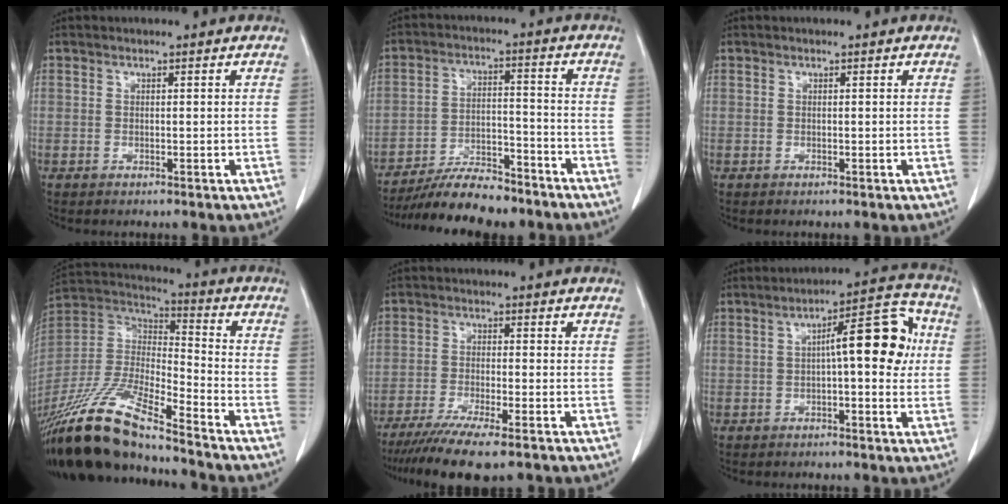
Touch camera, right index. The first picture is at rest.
{"total": 11.7, "force": [-10.3, 2.8, 4.9], "torque": [-0.079, 0.004, -0.172]}
{"total": 0.0}
{"total": 19.2, "force": [-15.4, 2.2, 11.3], "torque": [-0.250, -0.024, -0.298]}
{"total": 11.1, "force": [-8.6, 1.1, 6.9], "torque": [-0.106, -0.024, -0.137]}
{"total": 9.7, "force": [0.9, 2.0, 9.4], "torque": [-0.133, 0.033, 0.009]}